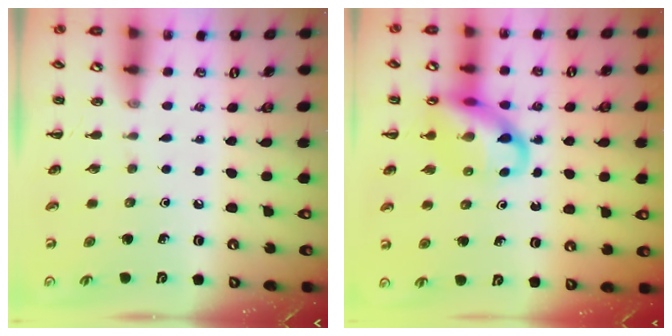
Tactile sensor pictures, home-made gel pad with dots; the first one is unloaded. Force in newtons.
{"total": 15.3, "press": 15.0, "slide": 3.1}